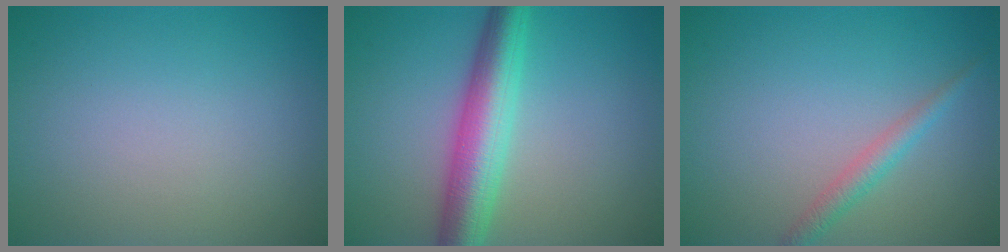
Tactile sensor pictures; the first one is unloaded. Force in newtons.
{"total": 6.3, "press": 6.3, "slide": 0.1}
{"total": 1.8, "press": 1.8, "slide": 0.0}